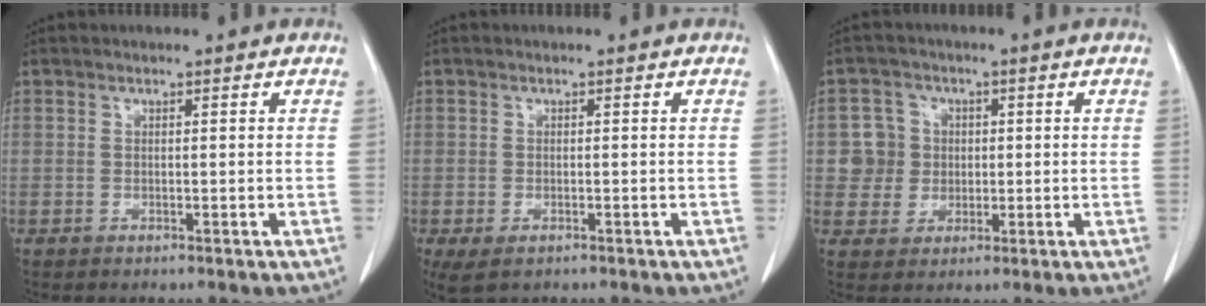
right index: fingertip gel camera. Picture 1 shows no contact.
{"total": 3.5, "force": [-2.0, 1.8, 2.4], "torque": [-0.050, -0.011, -0.023]}
{"total": 5.4, "force": [0.4, 5.3, 0.5], "torque": [-0.002, 0.015, 0.011]}